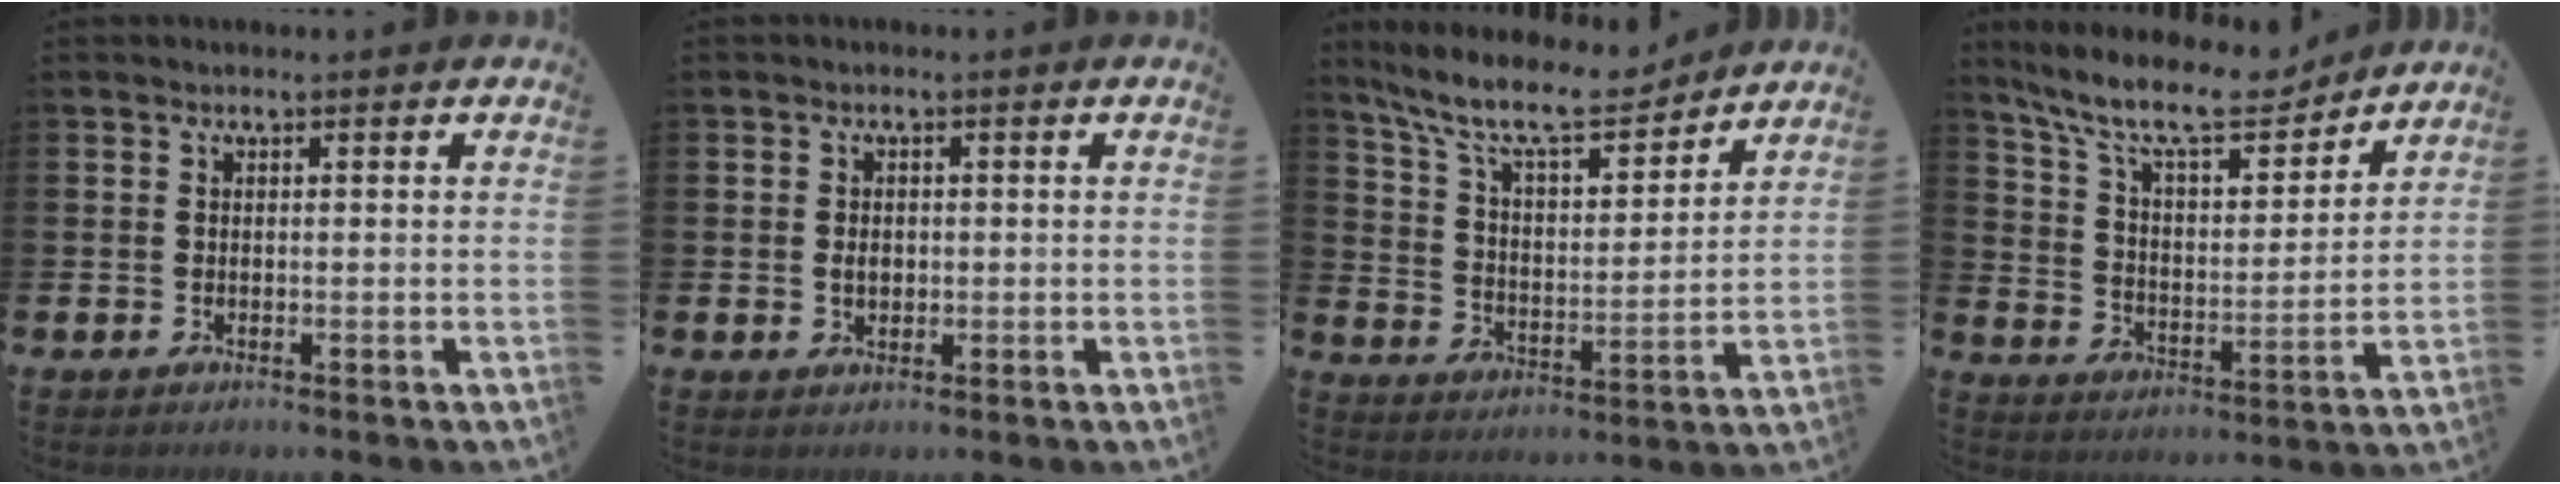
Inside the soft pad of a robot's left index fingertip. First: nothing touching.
{"total": 1.8, "force": [0.0, 1.3, 1.2], "torque": [-0.011, 0.002, -0.004]}
{"total": 11.0, "force": [9.7, 2.5, 4.5], "torque": [-0.111, -0.063, 0.167]}
{"total": 12.1, "force": [10.5, 3.0, 5.2], "torque": [-0.128, -0.066, 0.181]}